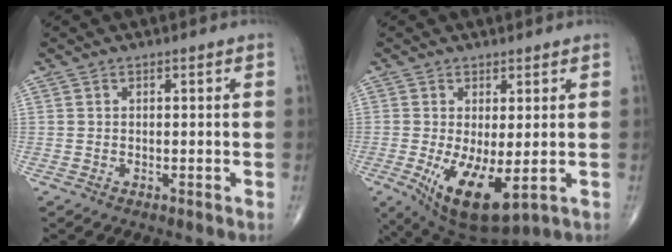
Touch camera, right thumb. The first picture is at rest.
{"total": 11.4, "force": [-2.4, 4.5, 10.2], "torque": [-0.179, -0.024, -0.019]}